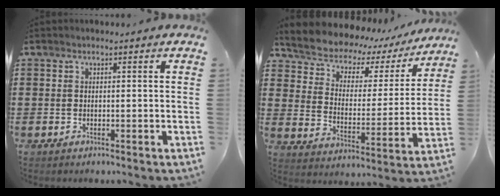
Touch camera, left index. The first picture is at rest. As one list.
[{"total": 5.6, "force": [5.2, 2.1, 0.4], "torque": [-0.044, -0.042, 0.085]}]